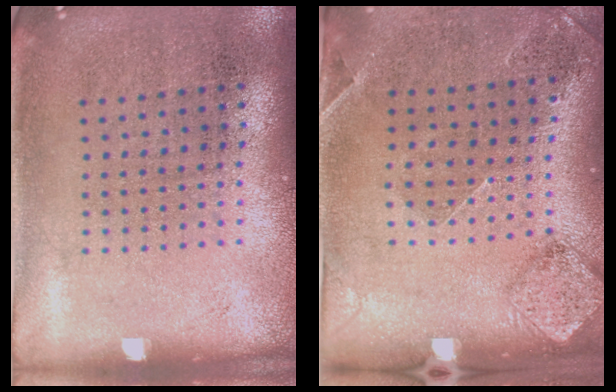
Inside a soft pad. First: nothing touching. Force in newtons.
{"total": 1.5, "press": 1.4, "slide": 0.6}